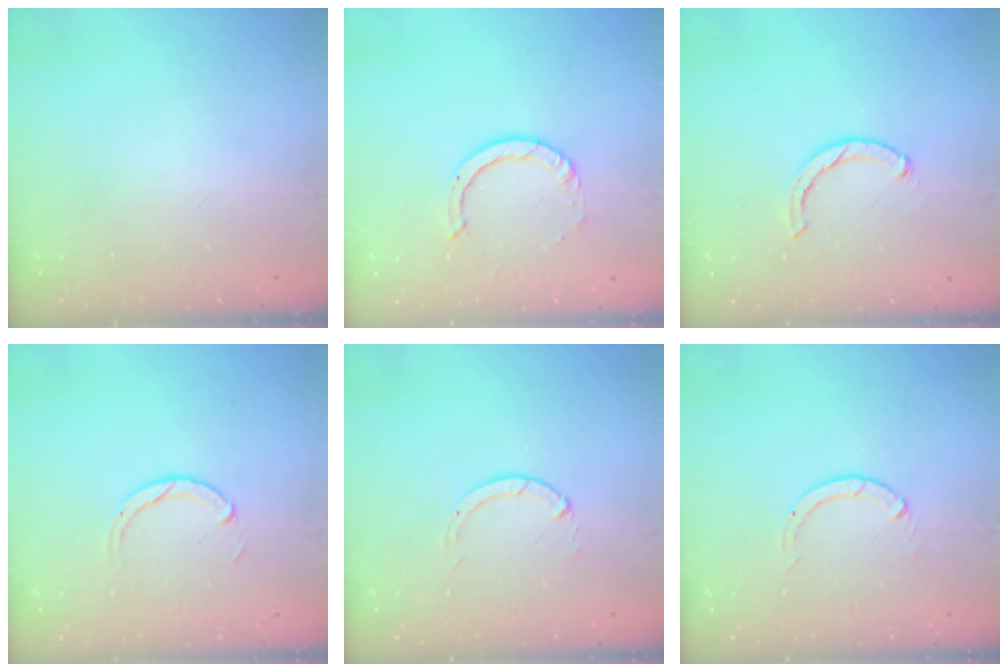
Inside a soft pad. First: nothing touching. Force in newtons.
{"total": 4.0, "press": 4.0, "slide": 0.3}
{"total": 1.8, "press": 1.8, "slide": 0.4}
{"total": 2.3, "press": 2.3, "slide": 0.3}
{"total": 0.0}
{"total": 0.0}